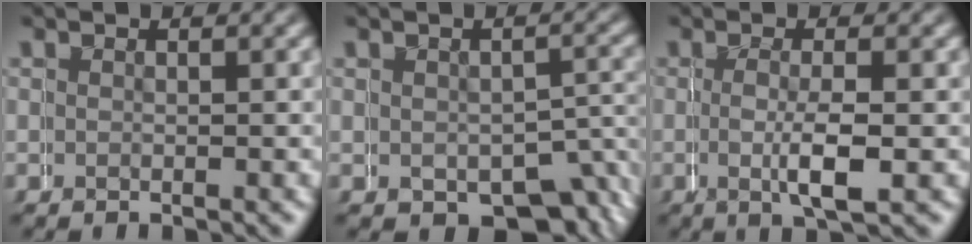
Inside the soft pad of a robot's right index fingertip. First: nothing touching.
{"total": 4.0, "force": [-1.3, 3.0, 2.4], "torque": [-0.025, -0.001, -0.024]}
{"total": 1.9, "force": [0.2, 0.1, 1.9], "torque": [-0.037, -0.002, 0.002]}